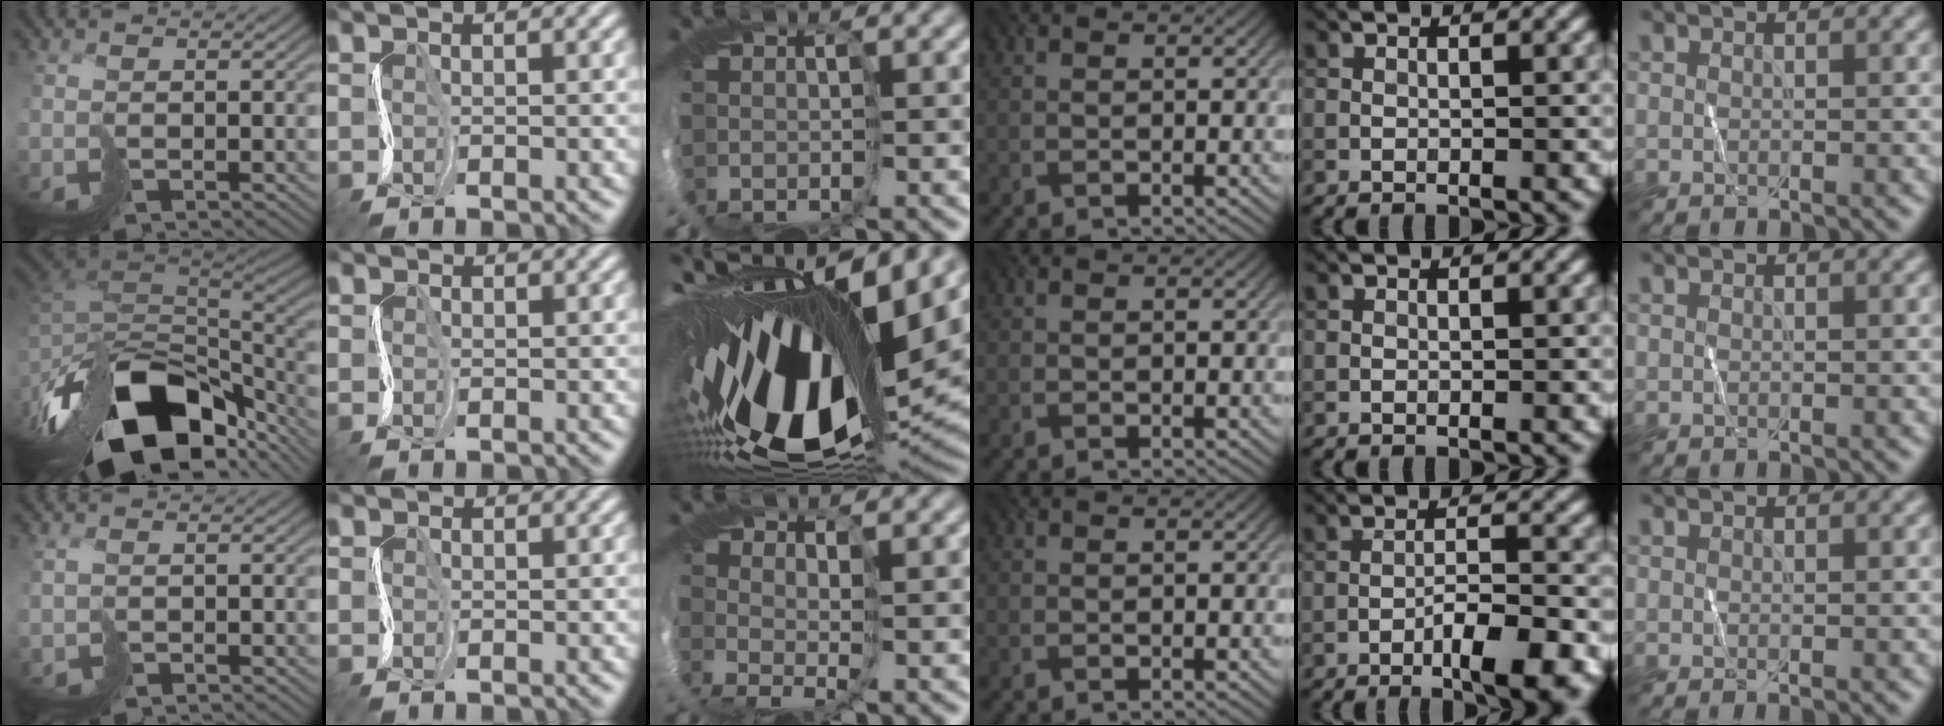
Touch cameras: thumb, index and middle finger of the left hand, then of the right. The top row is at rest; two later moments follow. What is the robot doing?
{"motion": "cut", "object": "paper"}